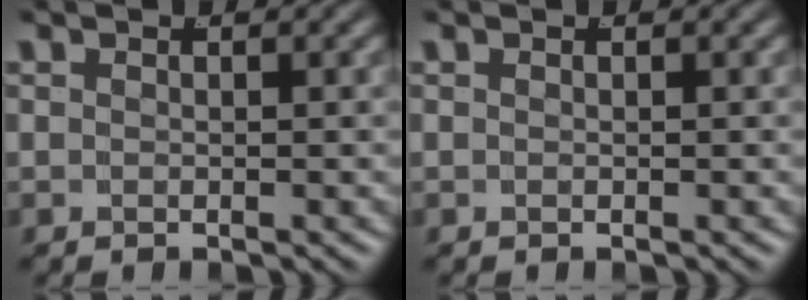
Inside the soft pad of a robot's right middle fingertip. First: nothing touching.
{"total": 0.0}